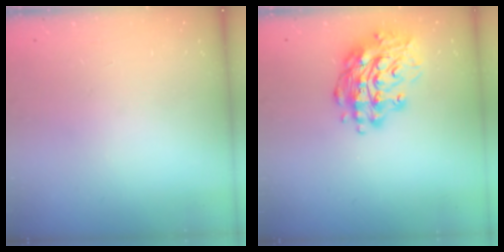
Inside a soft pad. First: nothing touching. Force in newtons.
{"total": 16.6, "press": 16.6, "slide": 1.6}